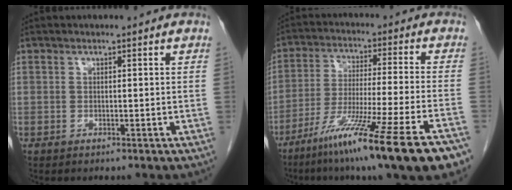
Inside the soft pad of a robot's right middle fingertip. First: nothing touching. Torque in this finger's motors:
{"motor_torque": [1.48, -0.66, 0.96, 0.21]}